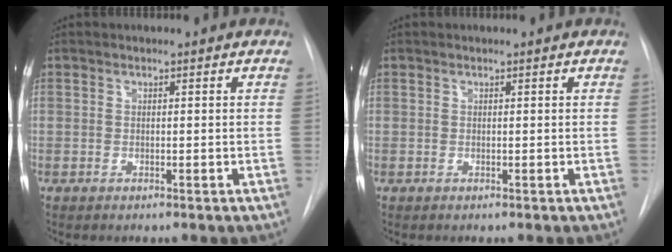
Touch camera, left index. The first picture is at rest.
{"total": 0.0}